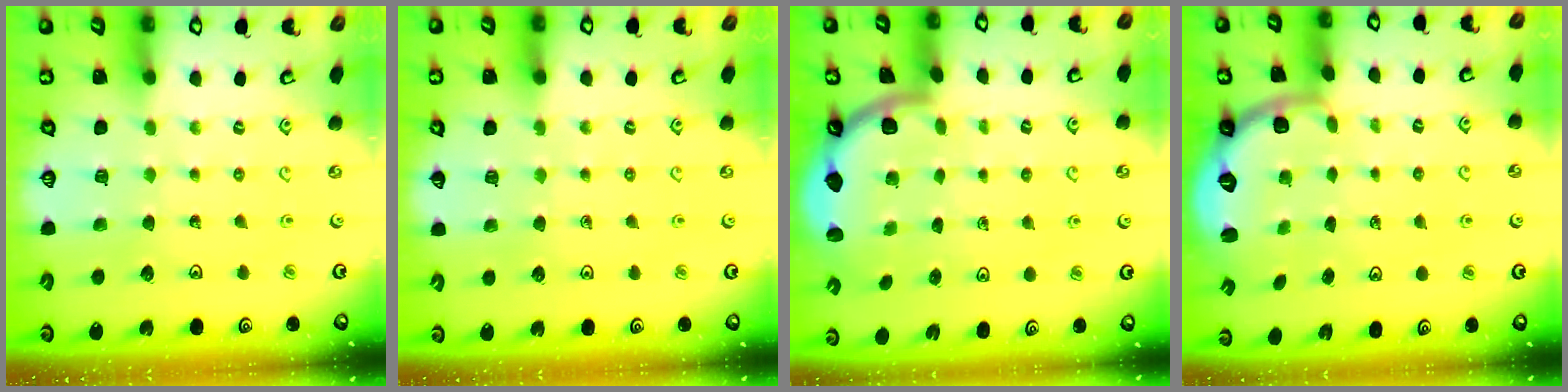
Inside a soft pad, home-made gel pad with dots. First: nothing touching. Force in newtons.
{"total": 3.6, "press": 3.6, "slide": 0.6}
{"total": 1.8, "press": 1.8, "slide": 0.1}
{"total": 2.5, "press": 2.0, "slide": 1.5}